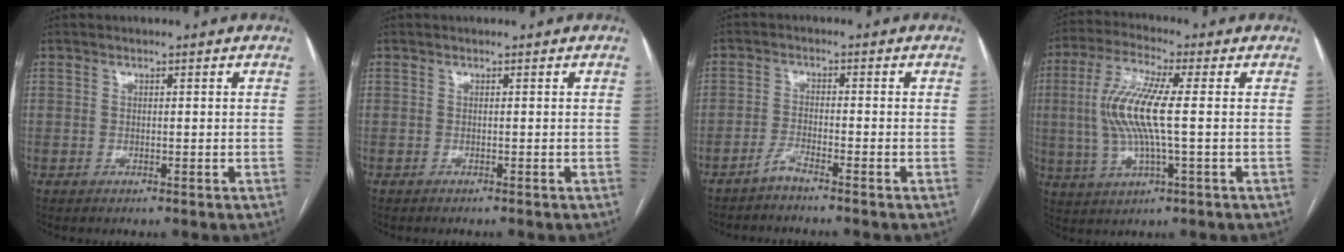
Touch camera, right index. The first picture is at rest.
{"total": 0.9, "force": [-0.8, 0.1, 0.4], "torque": [-0.001, 0.000, -0.012]}
{"total": 2.4, "force": [-2.2, -0.4, 0.8], "torque": [-0.022, -0.005, -0.047]}
{"total": 11.0, "force": [0.3, 1.5, 10.9], "torque": [-0.239, 0.008, 0.004]}